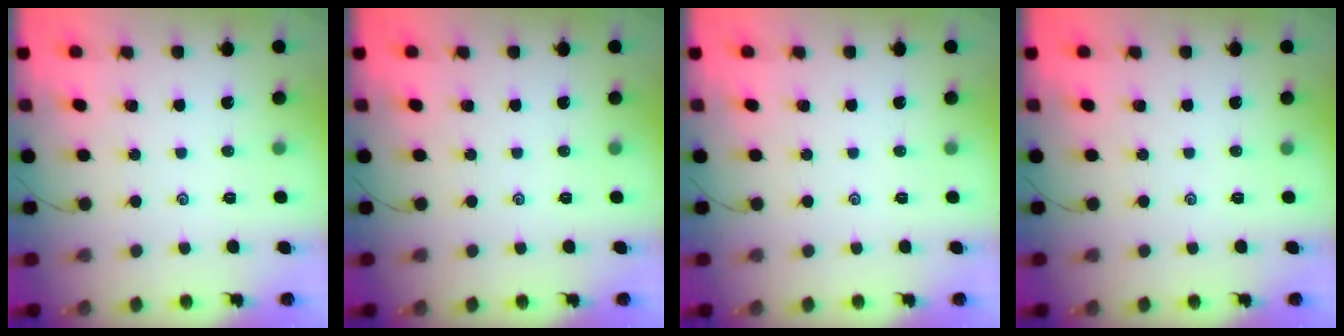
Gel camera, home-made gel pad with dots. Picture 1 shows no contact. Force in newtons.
{"total": 0.0}
{"total": 0.0}
{"total": 0.0}